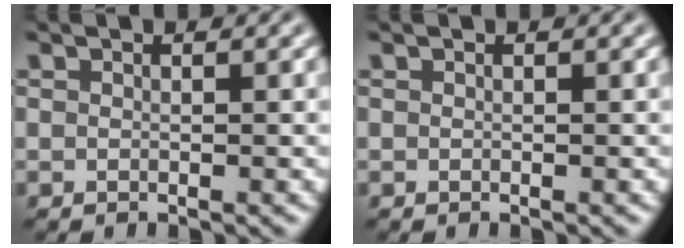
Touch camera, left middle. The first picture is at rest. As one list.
[{"total": 0.0}]